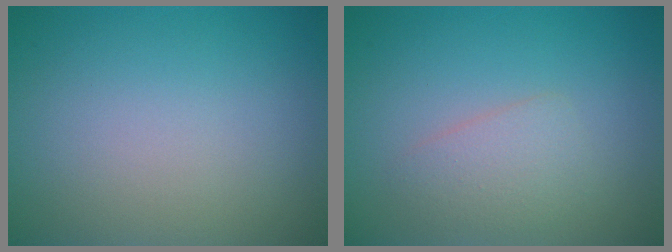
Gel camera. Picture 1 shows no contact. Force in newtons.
{"total": 2.1, "press": 2.1, "slide": 0.0}